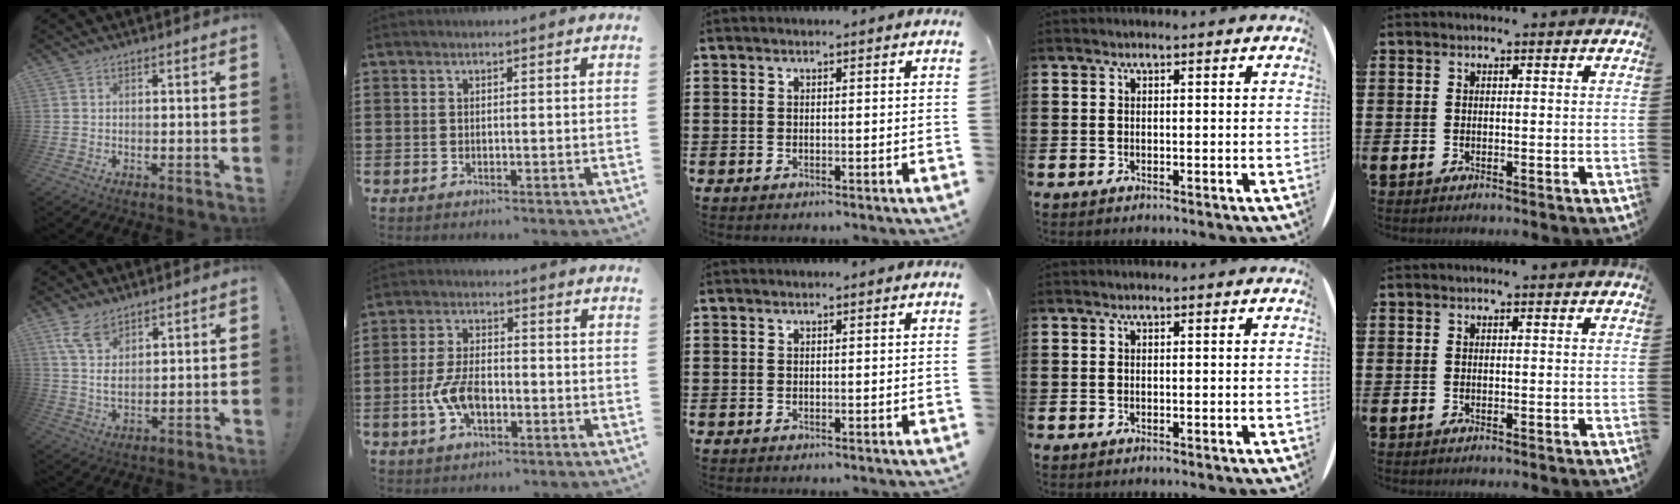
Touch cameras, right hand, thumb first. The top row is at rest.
{"thumb": {"total": 7.8, "force": [5.0, 4.0, 4.4], "torque": [-0.089, -0.020, 0.098]}, "index": {"total": 6.9, "force": [-2.0, 3.4, 5.6], "torque": [-0.137, -0.004, -0.043]}}